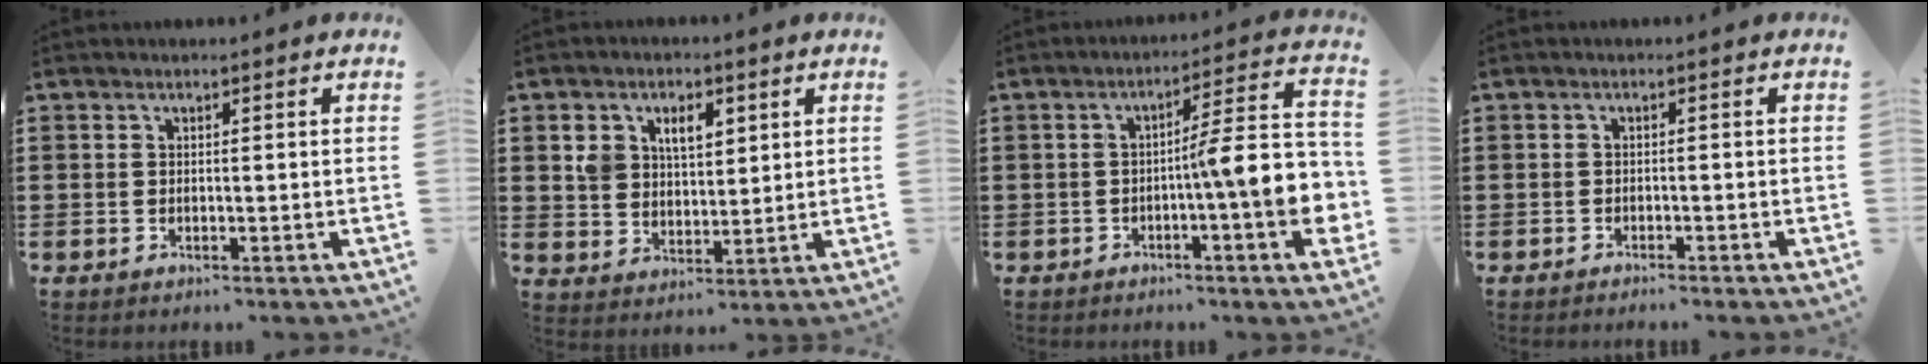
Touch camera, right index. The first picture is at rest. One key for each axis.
{"total": 5.7, "fx": 2.7, "fy": 3.9, "fz": 3.2, "tx": -0.071, "ty": 0.015, "tz": 0.046}
{"total": 9.6, "fx": -1.3, "fy": 1.2, "fz": 9.4, "tx": -0.135, "ty": -0.020, "tz": -0.026}
{"total": 0.9, "fx": -0.9, "fy": 0.0, "fz": 0.0, "tx": -0.002, "ty": 0.001, "tz": -0.020}